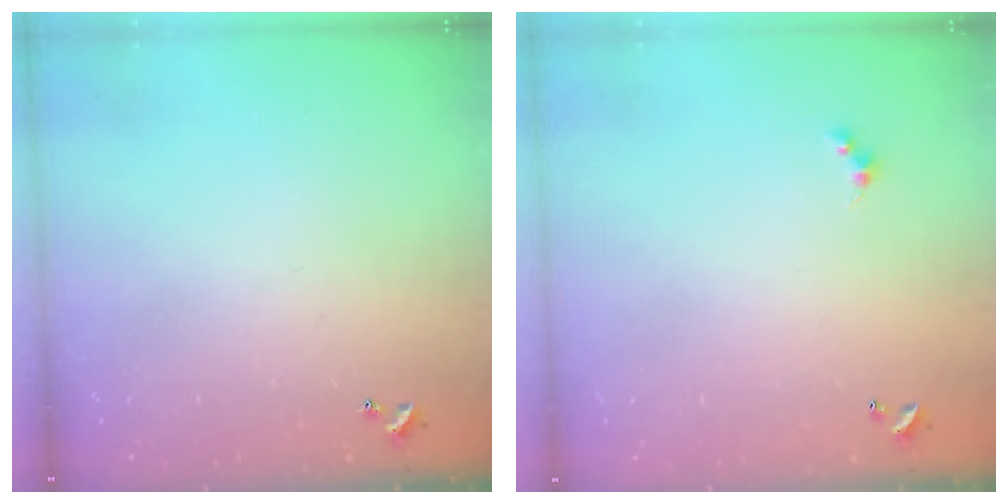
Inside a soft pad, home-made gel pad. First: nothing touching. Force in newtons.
{"total": 1.5, "press": 1.4, "slide": 0.3}